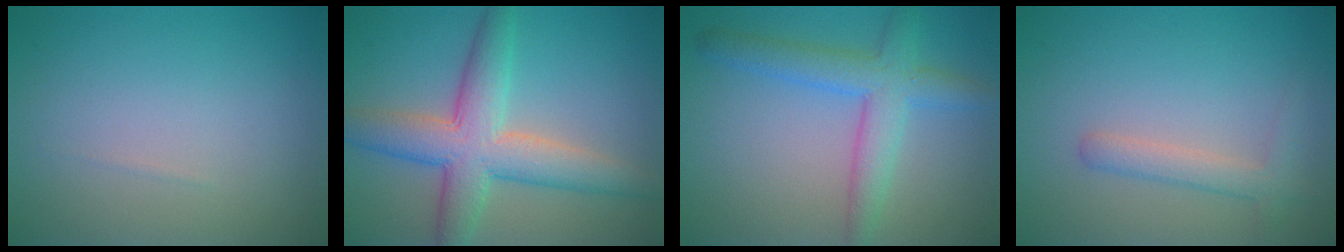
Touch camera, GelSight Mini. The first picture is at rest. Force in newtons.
{"total": 7.2, "press": 7.2, "slide": 0.4}
{"total": 4.6, "press": 4.6, "slide": 0.2}
{"total": 2.2, "press": 2.2, "slide": 0.2}